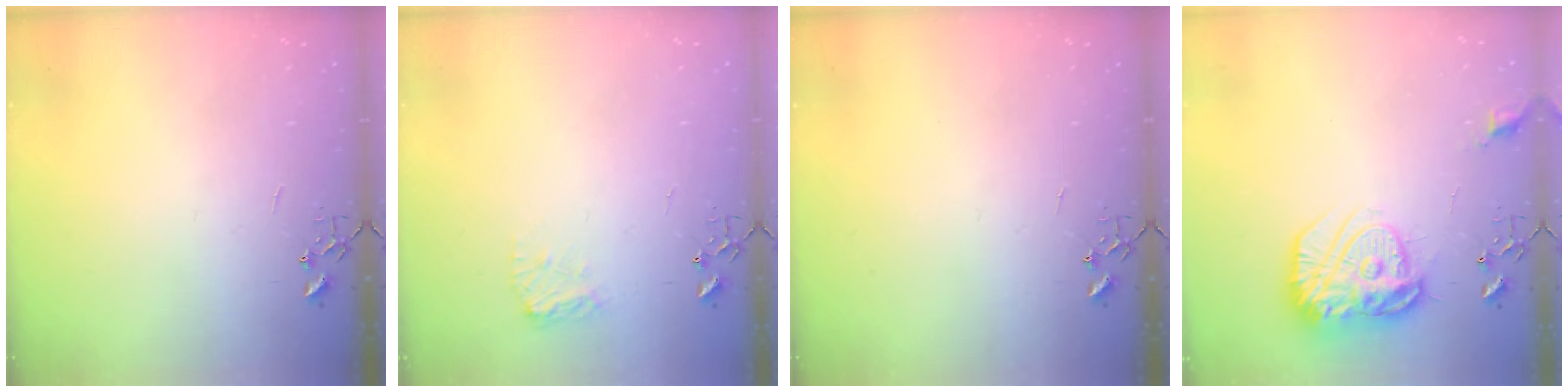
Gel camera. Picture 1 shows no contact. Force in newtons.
{"total": 7.9, "press": 7.9, "slide": 0.3}
{"total": 0.0}
{"total": 17.7, "press": 17.6, "slide": 1.4}